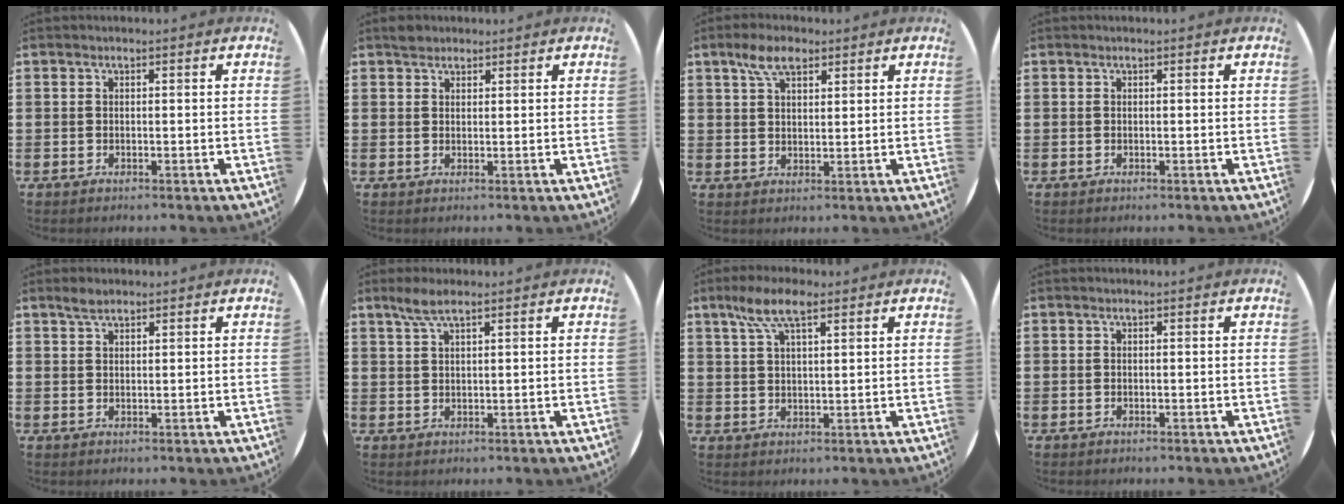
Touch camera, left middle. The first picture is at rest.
{"total": 1.6, "force": [1.5, 0.6, 0.1], "torque": [0.004, 0.000, 0.028]}
{"total": 5.1, "force": [3.4, 2.3, 3.0], "torque": [-0.051, 0.002, 0.059]}
{"total": 0.0}
{"total": 2.0, "force": [1.7, 0.6, 0.9], "torque": [-0.012, 0.001, 0.029]}
{"total": 3.3, "force": [2.3, 0.5, 2.2], "torque": [-0.048, 0.004, 0.041]}
{"total": 6.8, "force": [4.2, 2.2, 4.9], "torque": [-0.106, 0.005, 0.074]}
{"total": 0.0}